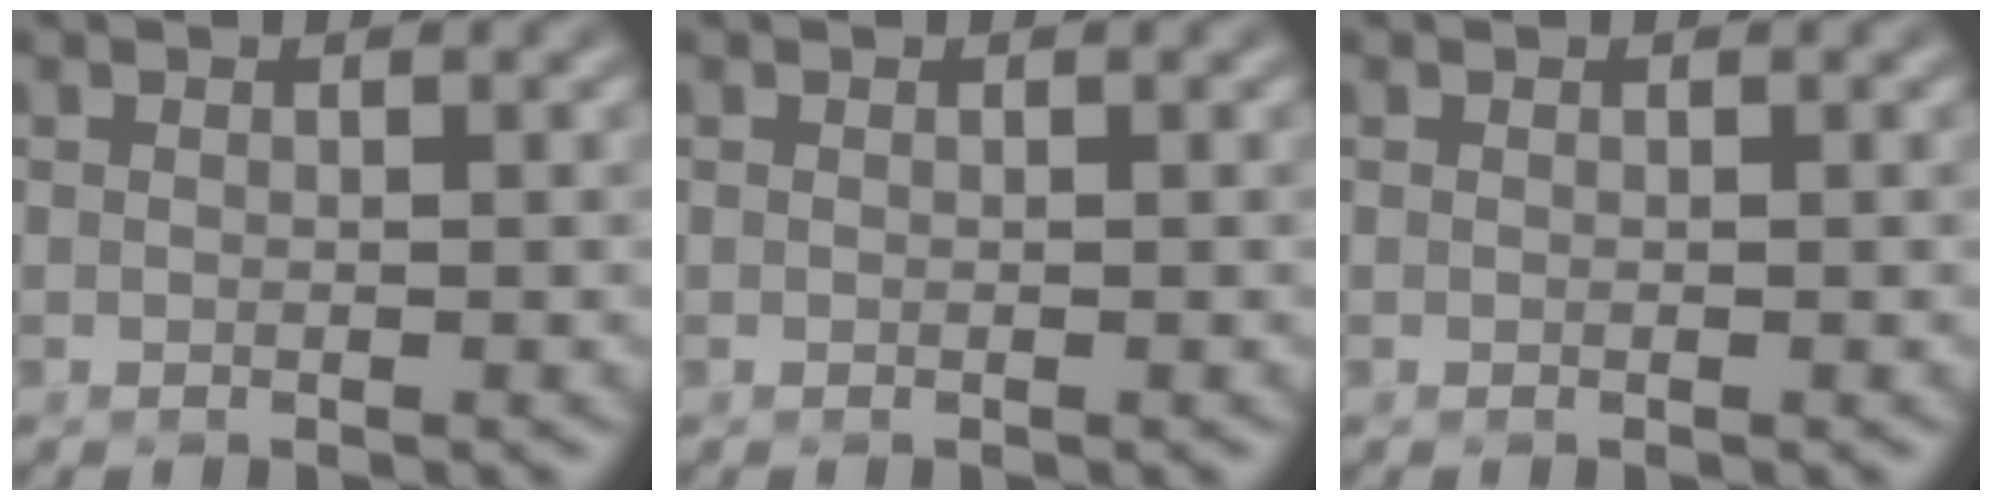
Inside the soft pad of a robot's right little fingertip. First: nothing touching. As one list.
[{"total": 0.0}, {"total": 0.0}]